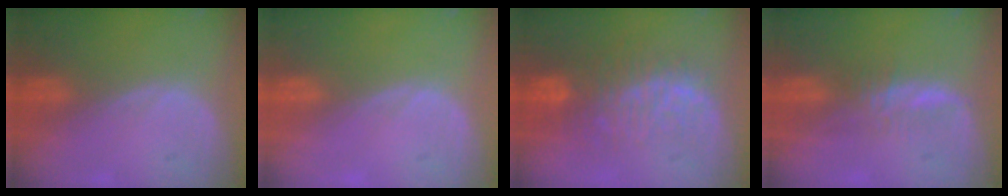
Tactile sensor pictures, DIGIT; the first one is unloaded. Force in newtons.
{"total": 0.0}
{"total": 10.1, "press": 8.6, "slide": 5.3}
{"total": 2.8, "press": 2.7, "slide": 0.5}